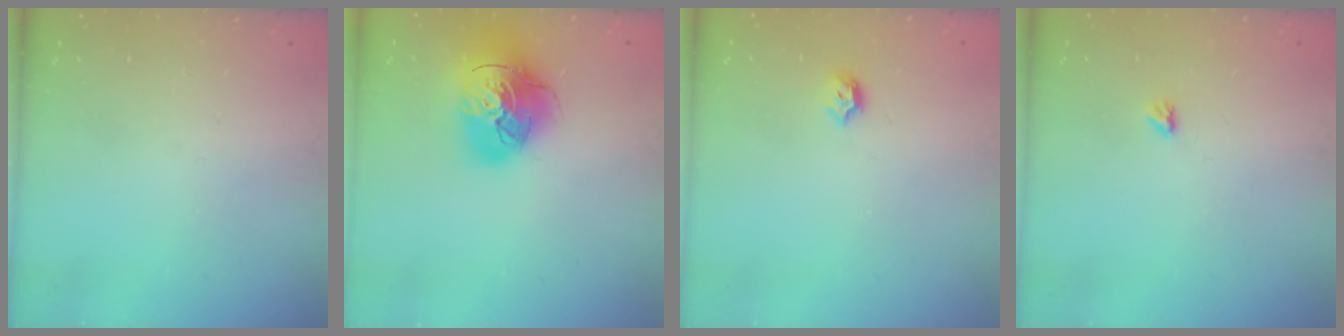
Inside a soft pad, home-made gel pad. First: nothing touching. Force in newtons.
{"total": 17.1, "press": 17.0, "slide": 2.5}
{"total": 4.9, "press": 4.8, "slide": 0.9}
{"total": 2.9, "press": 2.9, "slide": 0.5}